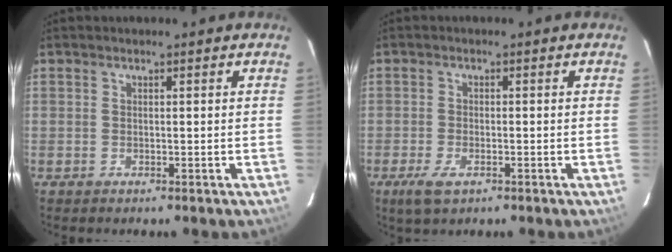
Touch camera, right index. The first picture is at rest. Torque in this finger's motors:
{"motor_torque": [0.50, -0.20, 0.23, 0.05]}